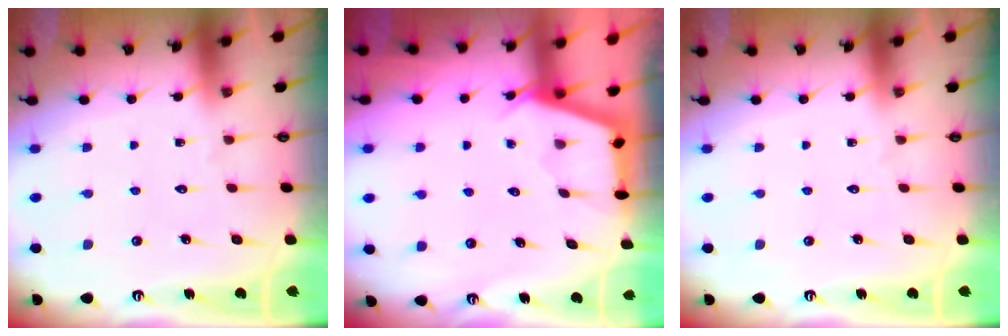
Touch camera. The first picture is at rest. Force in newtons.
{"total": 2.9, "press": 2.9, "slide": 0.3}
{"total": 0.0}